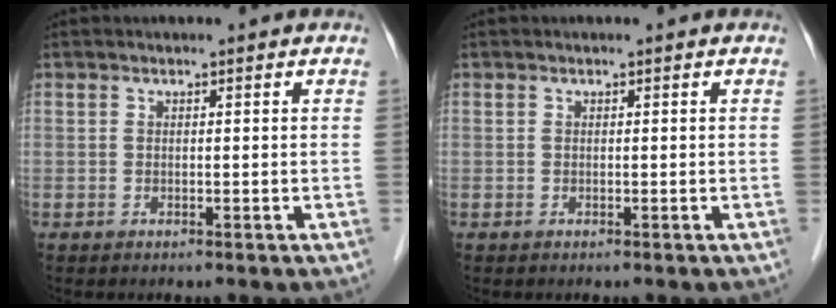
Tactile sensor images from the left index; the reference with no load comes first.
{"total": 0.0}